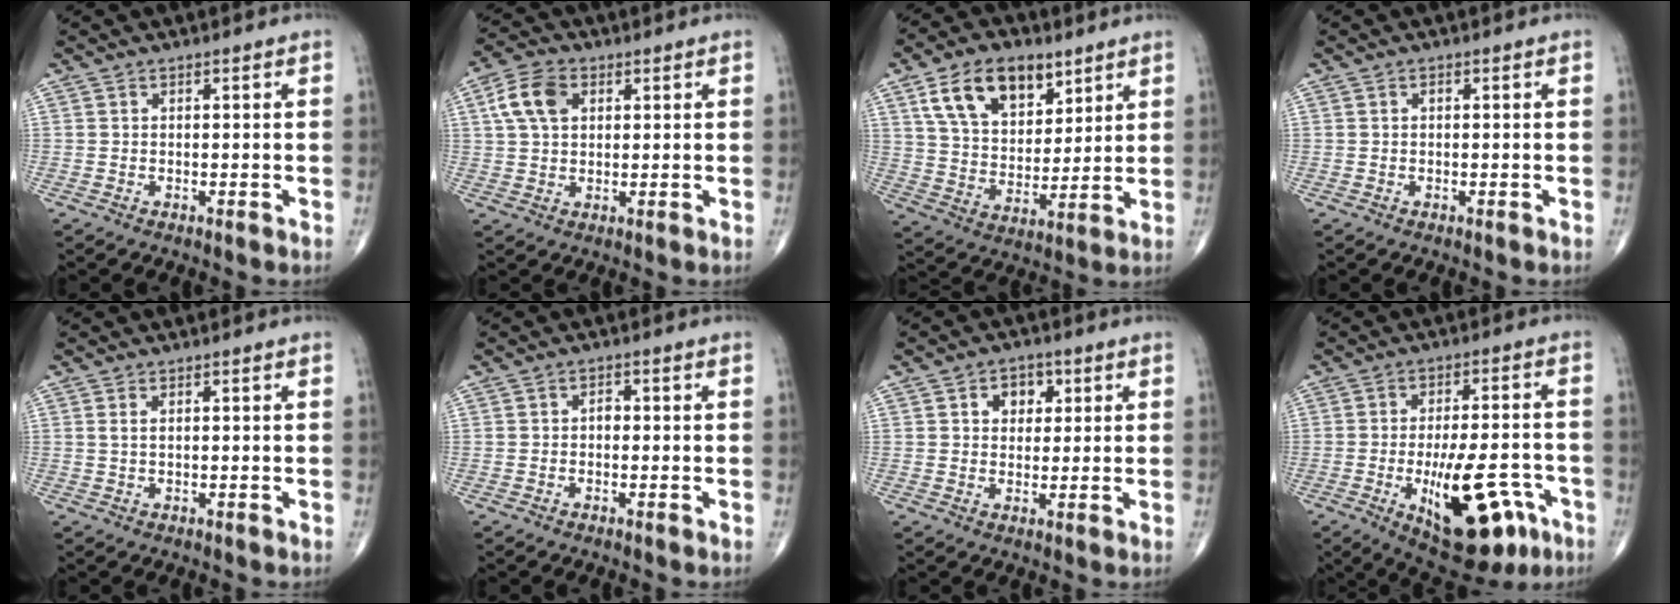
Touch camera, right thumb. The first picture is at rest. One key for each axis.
{"total": 7.6, "fx": 2.4, "fy": 5.0, "fz": 5.2, "tx": -0.096, "ty": 0.009, "tz": 0.041}
{"total": 15.0, "fx": 7.9, "fy": 8.9, "fz": 9.2, "tx": -0.123, "ty": -0.030, "tz": 0.148}
{"total": 0.5, "fx": 0.1, "fy": 0.3, "fz": 0.4, "tx": -0.006, "ty": 0.001, "tz": 0.001}
{"total": 1.1, "fx": 0.4, "fy": 0.3, "fz": 1.0, "tx": -0.024, "ty": 0.005, "tz": 0.011}
{"total": 1.4, "fx": -0.2, "fy": 1.0, "fz": 1.0, "tx": -0.007, "ty": 0.004, "tz": -0.006}
{"total": 4.9, "fx": 1.7, "fy": 3.7, "fz": 2.8, "tx": -0.010, "ty": -0.002, "tz": 0.020}
{"total": 18.4, "fx": -7.1, "fy": 7.7, "fz": 15.1, "tx": -0.195, "ty": 0.025, "tz": -0.087}